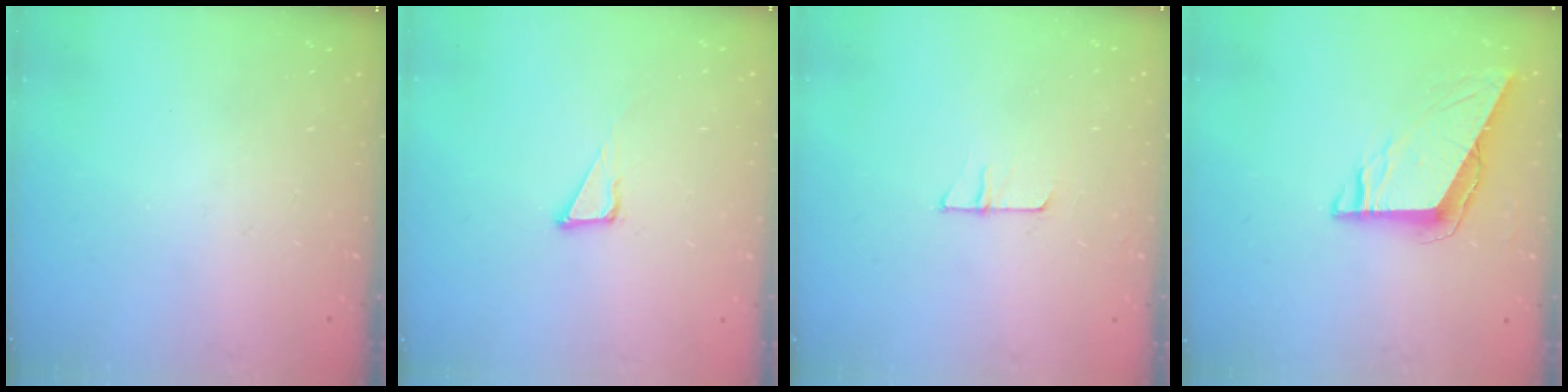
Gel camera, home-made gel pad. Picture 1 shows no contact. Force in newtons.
{"total": 3.8, "press": 3.7, "slide": 0.2}
{"total": 5.7, "press": 5.6, "slide": 0.6}
{"total": 7.5, "press": 7.5, "slide": 0.3}